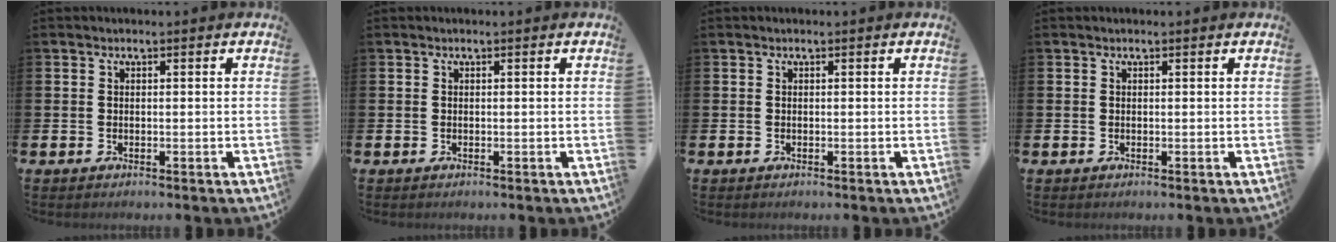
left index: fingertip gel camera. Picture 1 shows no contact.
{"total": 0.0}
{"total": 0.0}
{"total": 0.0}